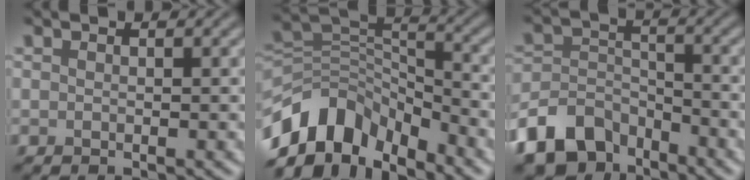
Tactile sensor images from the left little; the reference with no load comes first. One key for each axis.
{"total": 9.1, "fx": -6.0, "fy": 5.2, "fz": 4.4, "tx": -0.069, "ty": 0.000, "tz": -0.122}
{"total": 8.0, "fx": -5.9, "fy": 4.4, "fz": 3.0, "tx": -0.054, "ty": -0.005, "tz": -0.123}